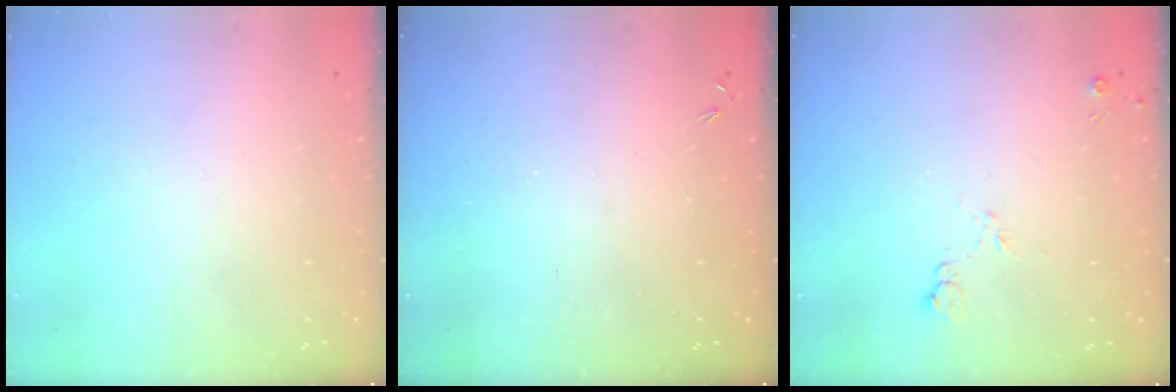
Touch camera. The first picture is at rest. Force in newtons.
{"total": 0.0}
{"total": 4.6, "press": 4.5, "slide": 0.9}